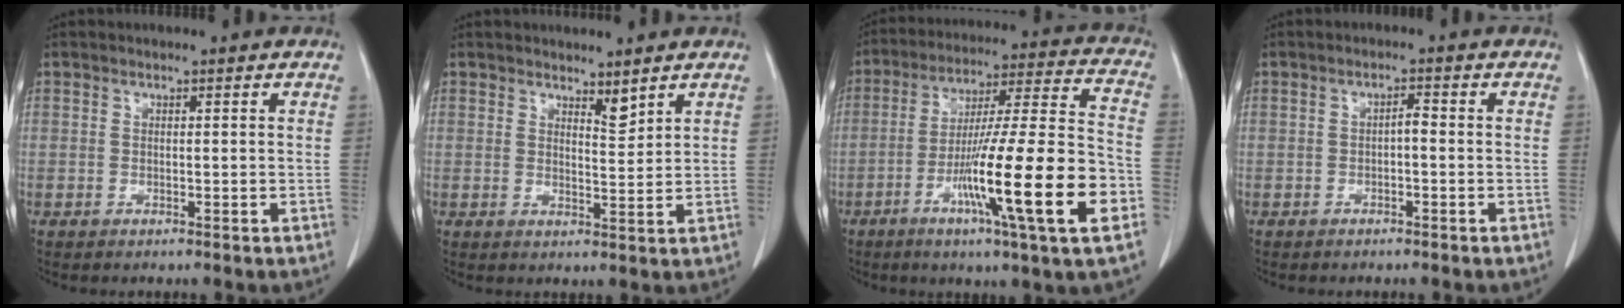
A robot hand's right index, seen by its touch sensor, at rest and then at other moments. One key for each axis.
{"total": 2.5, "fx": 2.1, "fy": 0.4, "fz": 1.2, "tx": -0.023, "ty": -0.012, "tz": 0.040}
{"total": 21.7, "fx": -7.8, "fy": 0.0, "fz": 20.2, "tx": -0.315, "ty": -0.019, "tz": -0.132}
{"total": 1.5, "fx": -0.4, "fy": 0.4, "fz": 1.4, "tx": -0.021, "ty": 0.004, "tz": -0.008}